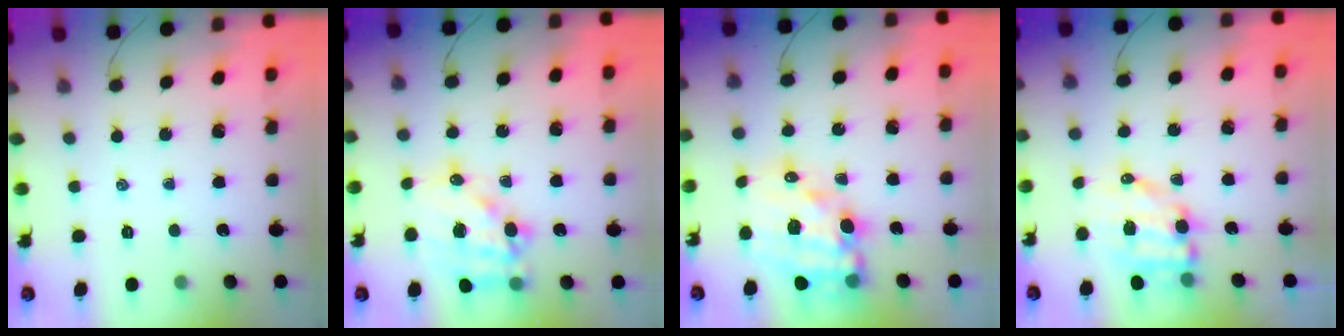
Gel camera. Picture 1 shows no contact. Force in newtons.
{"total": 16.2, "press": 15.8, "slide": 3.5}
{"total": 16.0, "press": 15.4, "slide": 4.1}
{"total": 9.3, "press": 9.1, "slide": 1.8}